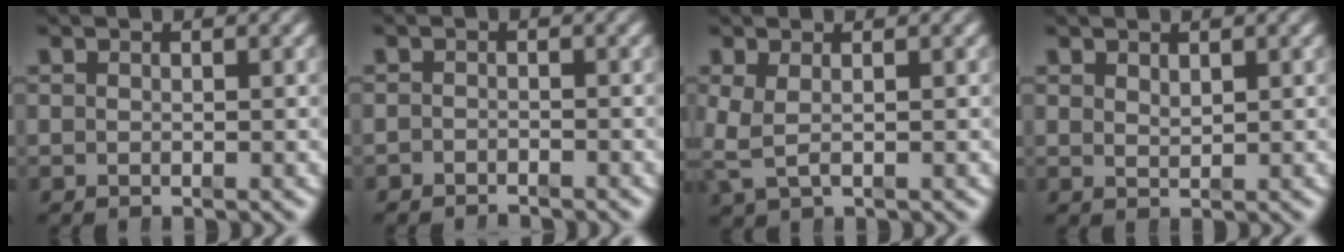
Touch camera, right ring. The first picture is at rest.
{"total": 1.6, "force": [-1.6, 0.1, -0.2], "torque": [0.003, -0.012, -0.022]}
{"total": 3.0, "force": [-0.3, 2.0, 2.2], "torque": [-0.063, -0.019, 0.003]}
{"total": 1.0, "force": [0.9, -0.4, 0.2], "torque": [0.004, -0.007, 0.026]}